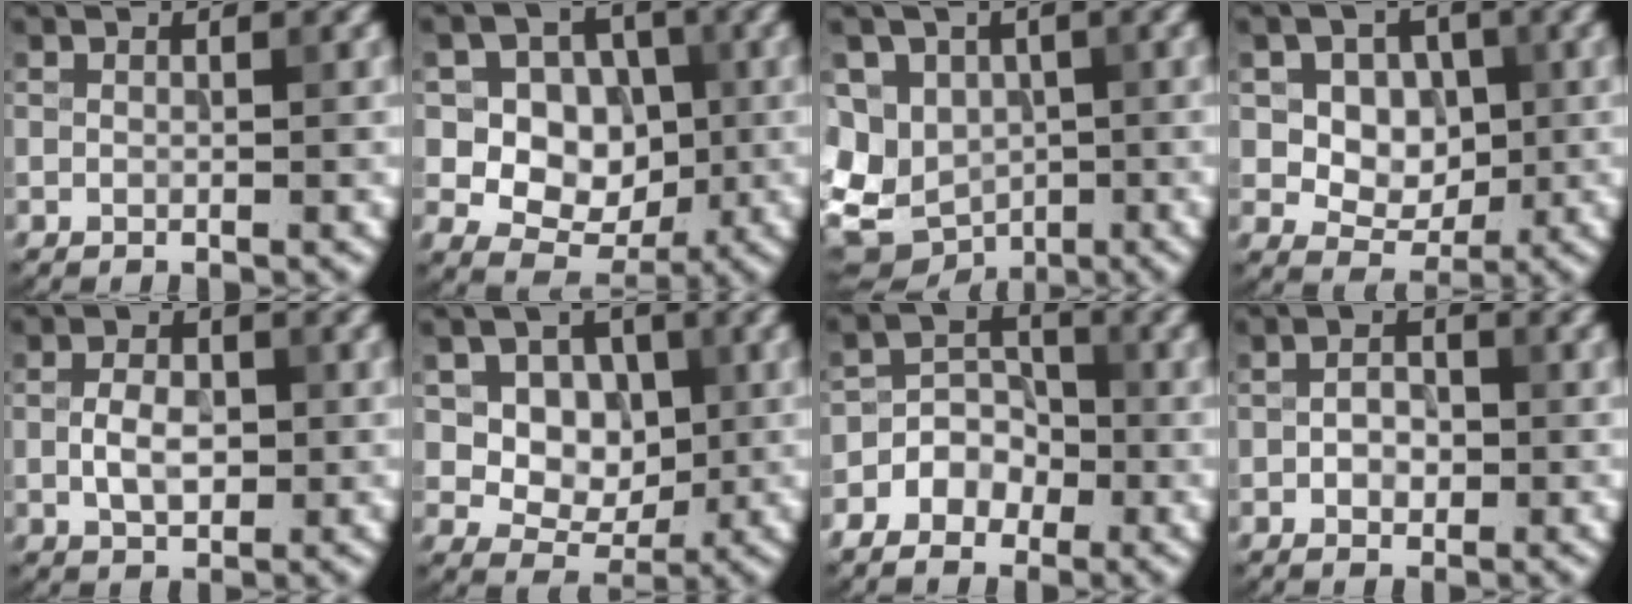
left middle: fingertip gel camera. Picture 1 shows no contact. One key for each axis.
{"total": 8.3, "fx": 0.7, "fy": 7.0, "fz": 4.3, "tx": -0.064, "ty": 0.019, "tz": -0.010}
{"total": 9.6, "fx": -2.5, "fy": 7.8, "fz": 5.0, "tx": -0.088, "ty": -0.012, "tz": -0.040}
{"total": 6.0, "fx": 1.3, "fy": 4.9, "fz": 3.3, "tx": -0.059, "ty": 0.001, "tz": 0.020}
{"total": 3.3, "fx": -0.3, "fy": 2.1, "fz": 2.6, "tx": -0.050, "ty": 0.000, "tz": -0.006}
{"total": 6.8, "fx": 1.7, "fy": 5.4, "fz": 3.8, "tx": -0.070, "ty": 0.001, "tz": 0.029}
{"total": 4.9, "fx": -2.6, "fy": 3.8, "fz": 1.8, "tx": 0.003, "ty": 0.006, "tz": -0.060}
{"total": 2.2, "fx": -0.5, "fy": 1.5, "fz": 1.6, "tx": -0.027, "ty": 0.003, "tz": -0.013}